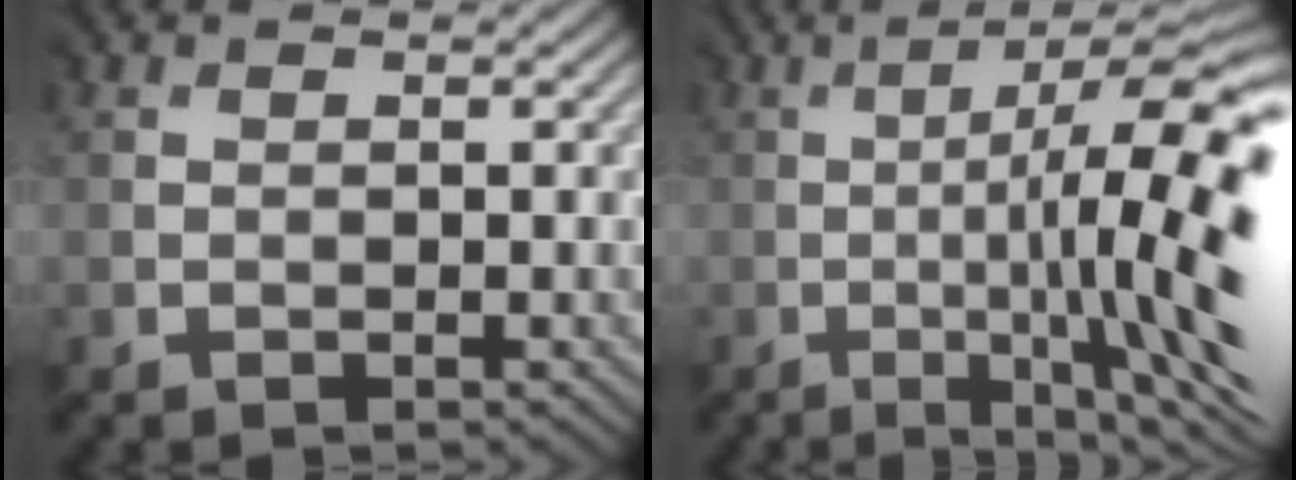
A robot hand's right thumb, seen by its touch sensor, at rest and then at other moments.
{"total": 14.3, "force": [-2.2, 2.5, 14.0], "torque": [-0.189, -0.006, -0.012]}